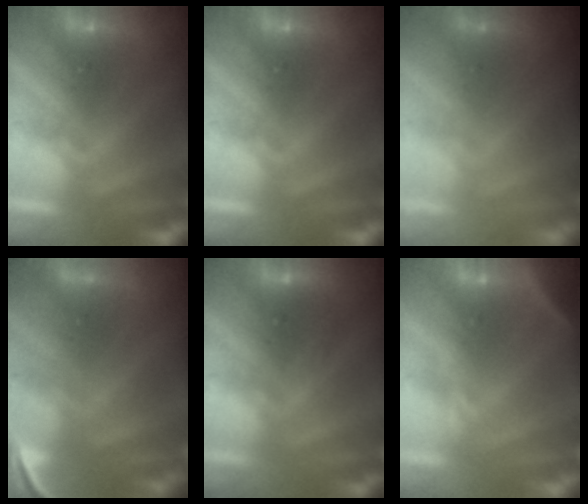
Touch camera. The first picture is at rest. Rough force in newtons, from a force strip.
{"total": 0.0}
{"total": 2.4}
{"total": 10.0}
{"total": 2.6}
{"total": 2.9}